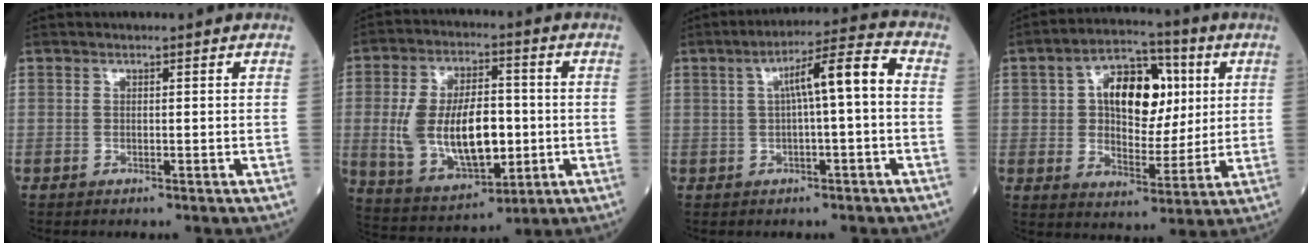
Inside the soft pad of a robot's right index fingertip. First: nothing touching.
{"total": 16.1, "force": [-1.2, 7.7, 14.1], "torque": [-0.273, 0.005, -0.008]}
{"total": 8.0, "force": [0.6, 0.5, 8.0], "torque": [-0.127, 0.026, 0.007]}
{"total": 13.5, "force": [3.4, 7.3, 10.9], "torque": [-0.179, 0.026, 0.055]}